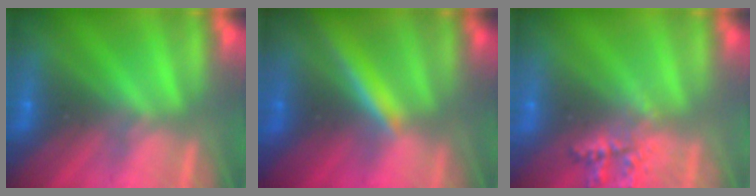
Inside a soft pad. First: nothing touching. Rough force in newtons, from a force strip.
{"total": 4.7}
{"total": 2.3}